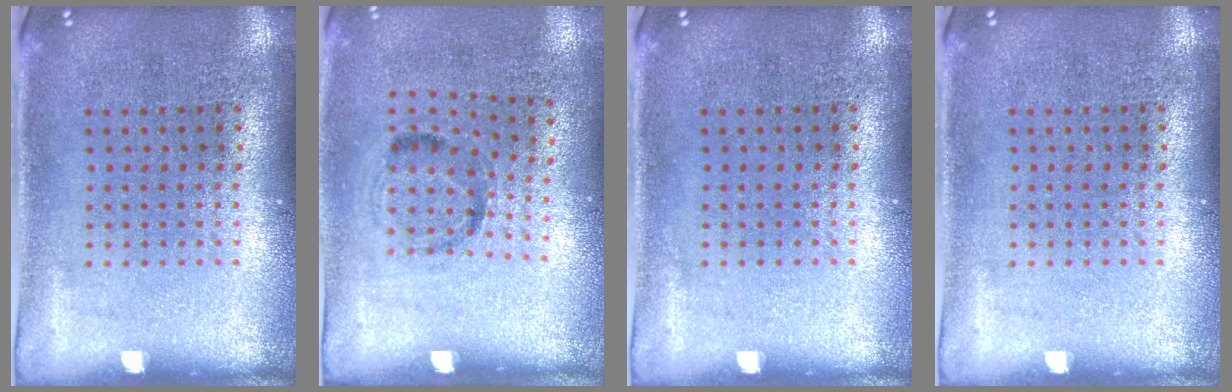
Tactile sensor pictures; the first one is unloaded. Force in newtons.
{"total": 1.1, "press": 0.6, "slide": 0.9}
{"total": 0.0}
{"total": 0.0}